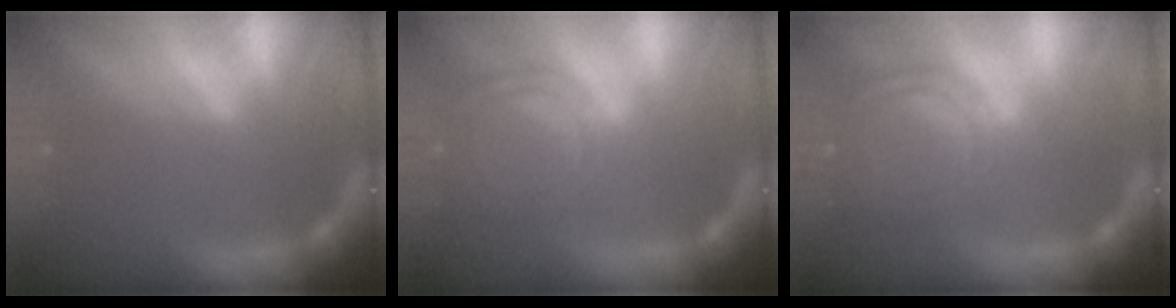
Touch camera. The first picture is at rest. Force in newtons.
{"total": 7.0}
{"total": 8.0}